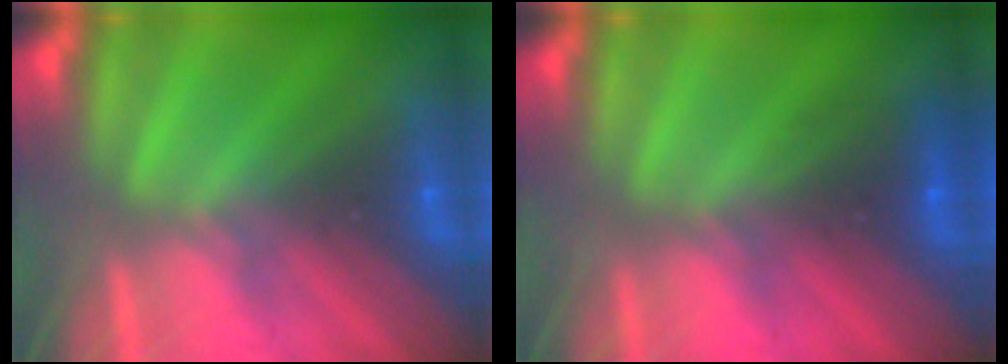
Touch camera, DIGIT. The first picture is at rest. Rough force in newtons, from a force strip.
{"total": 2.5}